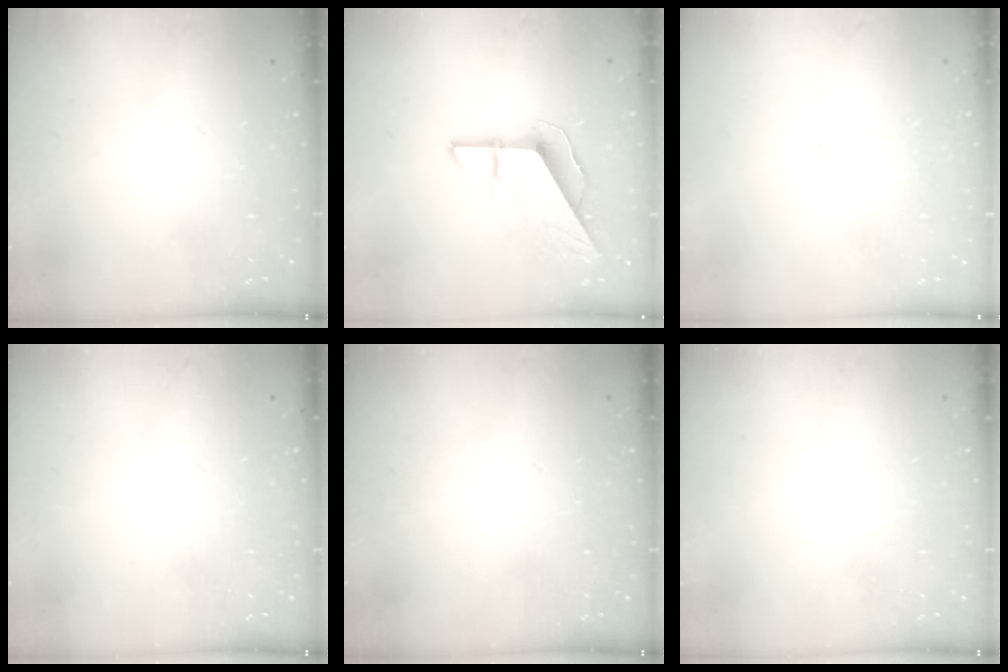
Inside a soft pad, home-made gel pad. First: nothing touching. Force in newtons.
{"total": 8.8, "press": 8.8, "slide": 0.5}
{"total": 1.8, "press": 1.8, "slide": 0.1}
{"total": 0.0}
{"total": 0.0}
{"total": 0.0}